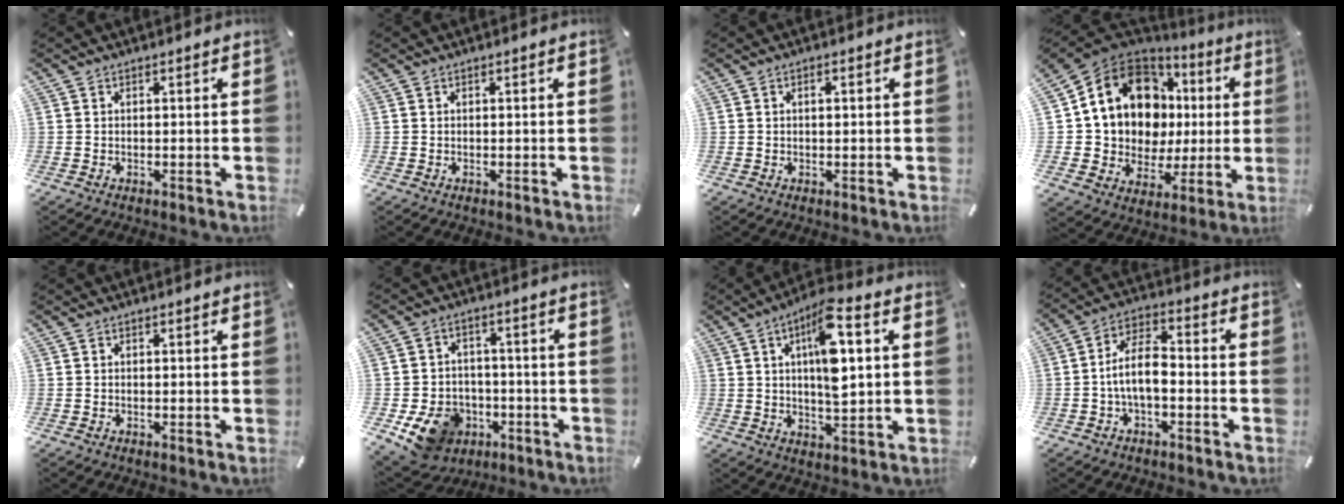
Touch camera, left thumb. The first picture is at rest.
{"total": 0.0}
{"total": 1.1, "force": [0.2, 0.6, 0.9], "torque": [-0.019, 0.004, 0.003]}
{"total": 15.8, "force": [5.7, 12.4, 7.9], "torque": [-0.148, -0.039, 0.116]}
{"total": 0.0}
{"total": 11.7, "force": [-5.1, 9.3, 4.8], "torque": [-0.094, 0.032, -0.084]}
{"total": 11.8, "force": [3.4, 3.9, 10.6], "torque": [-0.176, -0.009, 0.052]}
{"total": 9.7, "force": [-2.4, 4.9, 8.1], "torque": [-0.151, 0.020, -0.040]}